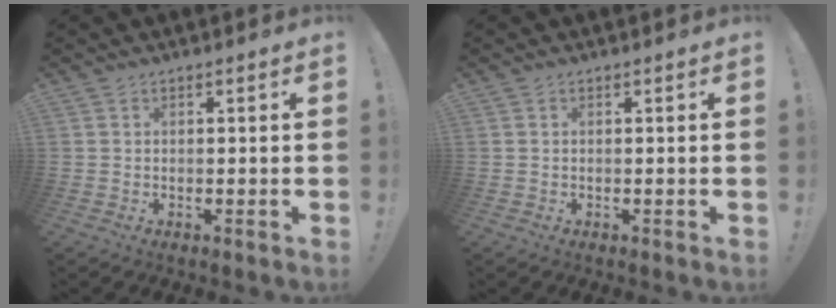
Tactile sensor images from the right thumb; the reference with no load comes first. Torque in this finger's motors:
{"motor_torque": [-0.04, 0.22, 0.07, -0.15, 0.00]}